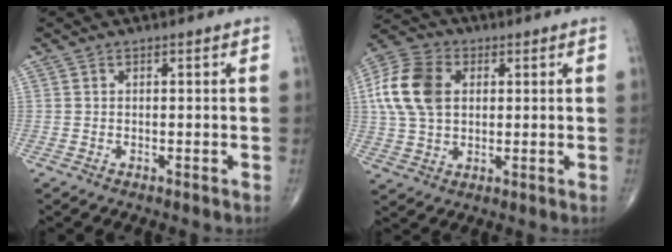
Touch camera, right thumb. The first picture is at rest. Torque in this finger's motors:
{"motor_torque": [0.17, 0.18, 0.65, 0.55, 0.11]}